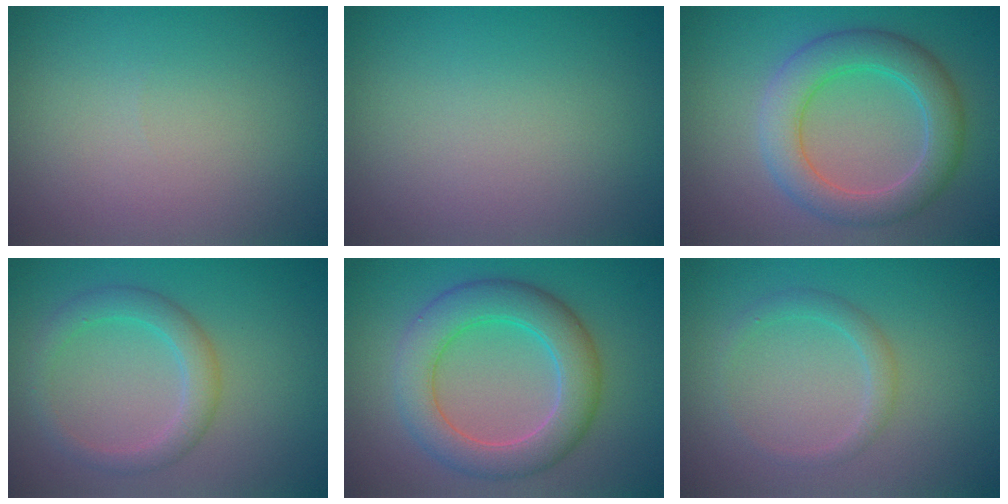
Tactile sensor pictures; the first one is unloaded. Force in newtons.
{"total": 0.0}
{"total": 5.3, "press": 5.2, "slide": 0.3}
{"total": 2.9, "press": 2.9, "slide": 0.1}
{"total": 6.2, "press": 6.1, "slide": 0.5}
{"total": 1.5, "press": 1.5, "slide": 0.1}